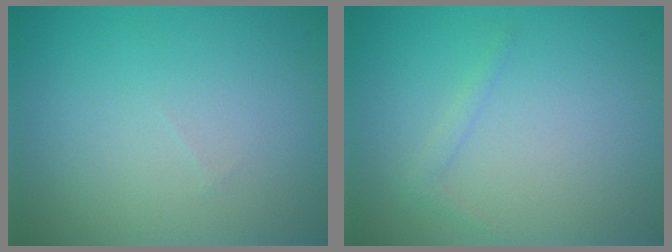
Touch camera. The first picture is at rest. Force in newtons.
{"total": 0.8, "press": 0.8, "slide": 0.1}